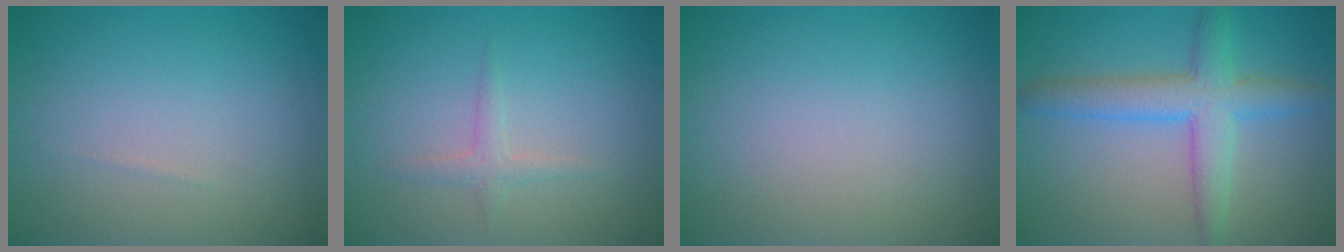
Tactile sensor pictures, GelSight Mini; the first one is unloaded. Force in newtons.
{"total": 1.3, "press": 1.3, "slide": 0.1}
{"total": 0.0}
{"total": 4.8, "press": 4.8, "slide": 0.1}